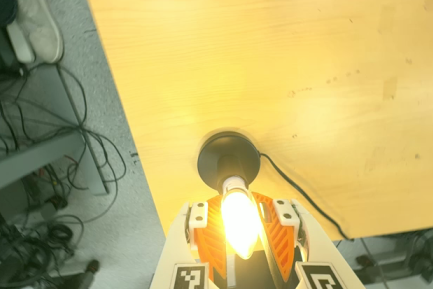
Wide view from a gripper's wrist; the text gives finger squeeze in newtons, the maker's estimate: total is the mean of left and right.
{"total": 14.7, "left": 13.6, "right": 15.7}